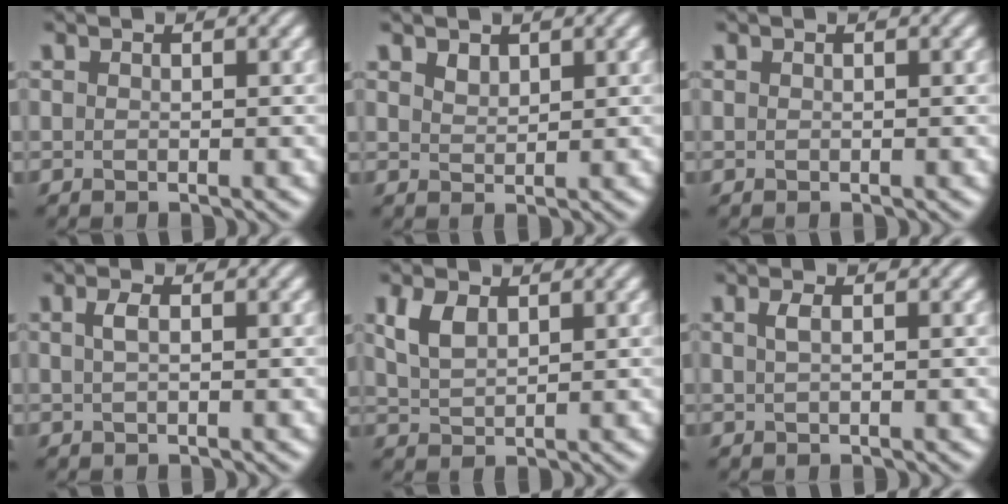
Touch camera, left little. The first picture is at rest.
{"total": 1.3, "force": [1.1, 0.7, 0.4], "torque": [-0.011, -0.001, 0.024]}
{"total": 0.0}
{"total": 1.3, "force": [0.4, 0.5, 1.1], "torque": [-0.026, 0.004, 0.006]}
{"total": 3.0, "force": [1.5, 1.8, 2.0], "torque": [-0.048, 0.003, 0.033]}
{"total": 1.1, "force": [0.4, 0.4, 1.0], "torque": [-0.022, 0.004, 0.008]}